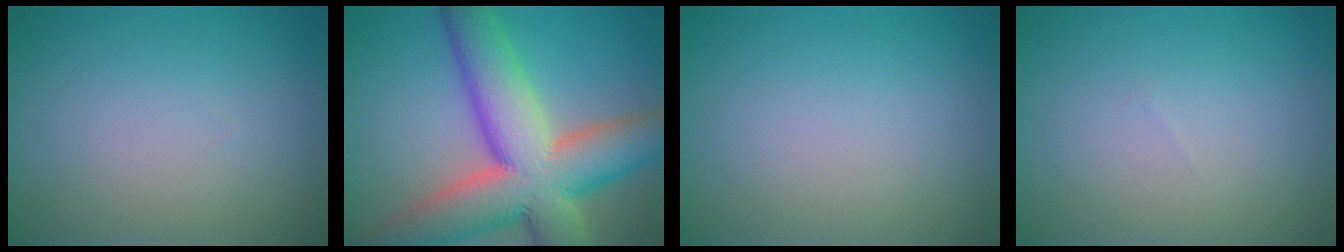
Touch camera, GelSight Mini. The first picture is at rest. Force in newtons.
{"total": 13.9, "press": 13.8, "slide": 1.1}
{"total": 0.0}
{"total": 0.0}